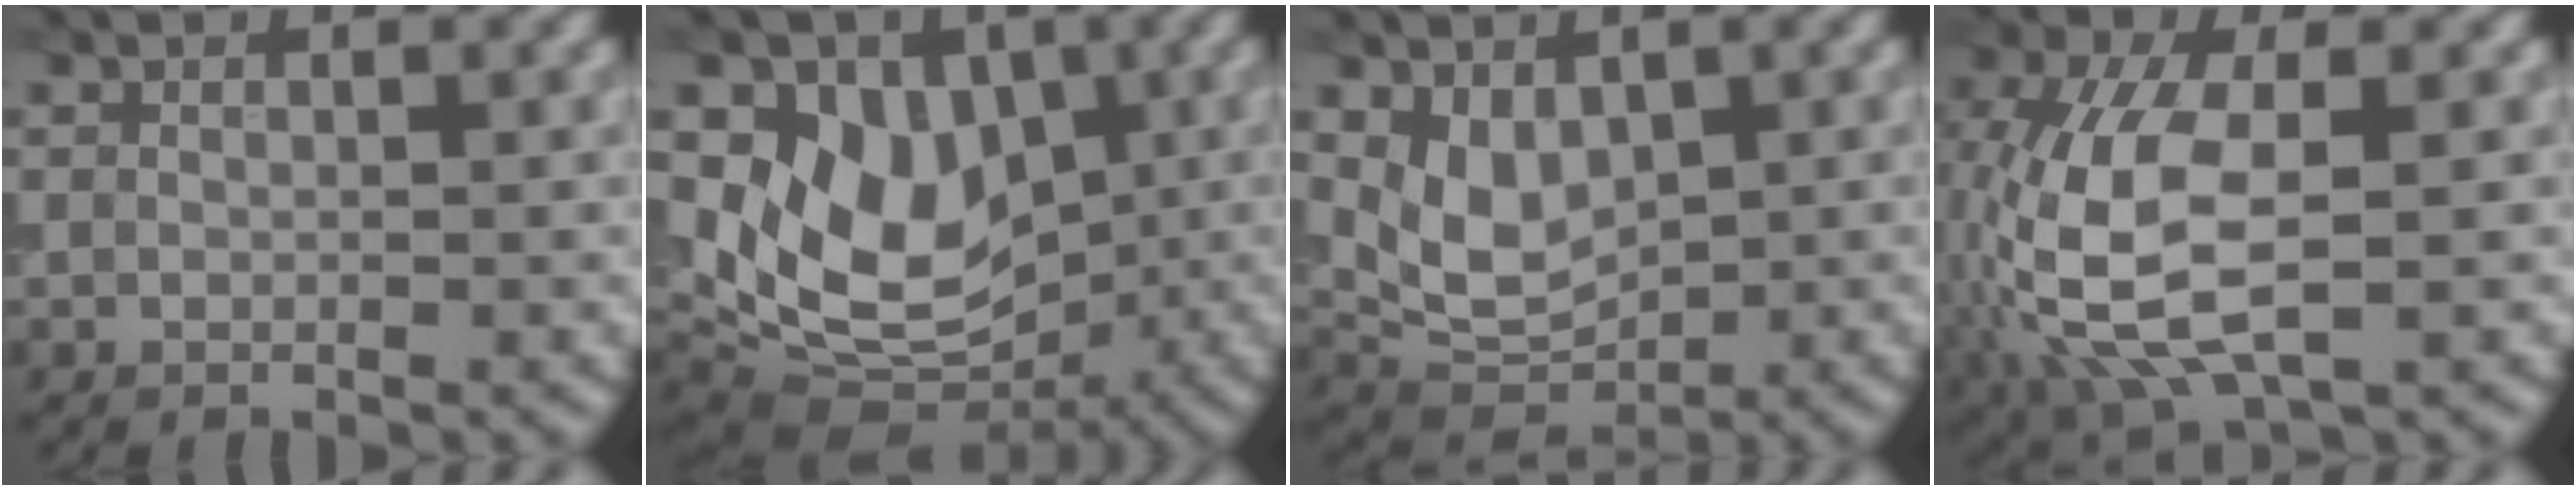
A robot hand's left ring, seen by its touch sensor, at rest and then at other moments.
{"total": 8.6, "force": [1.4, 6.6, 5.4], "torque": [-0.094, -0.021, 0.020]}
{"total": 4.0, "force": [1.1, 2.8, 2.7], "torque": [-0.049, -0.010, 0.026]}
{"total": 9.4, "force": [-1.3, 4.8, 8.0], "torque": [-0.190, 0.000, -0.030]}